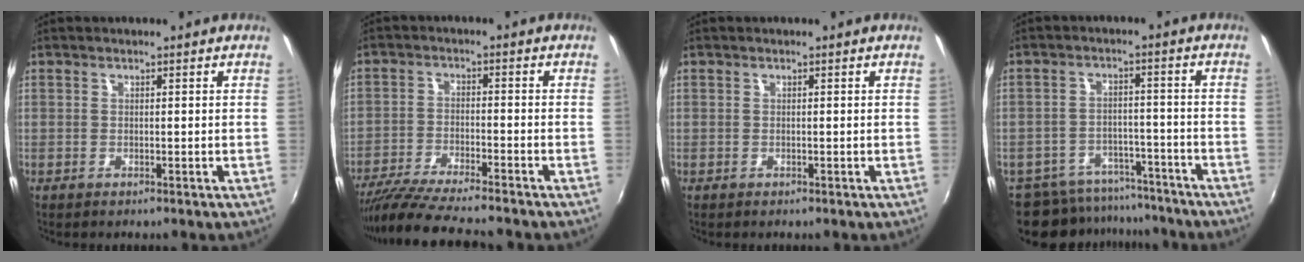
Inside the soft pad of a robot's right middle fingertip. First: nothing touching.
{"total": 13.0, "force": [-11.6, 0.7, 5.9], "torque": [-0.128, -0.027, -0.198]}
{"total": 0.0}
{"total": 16.7, "force": [-14.3, 7.1, 4.9], "torque": [-0.124, 0.017, -0.195]}